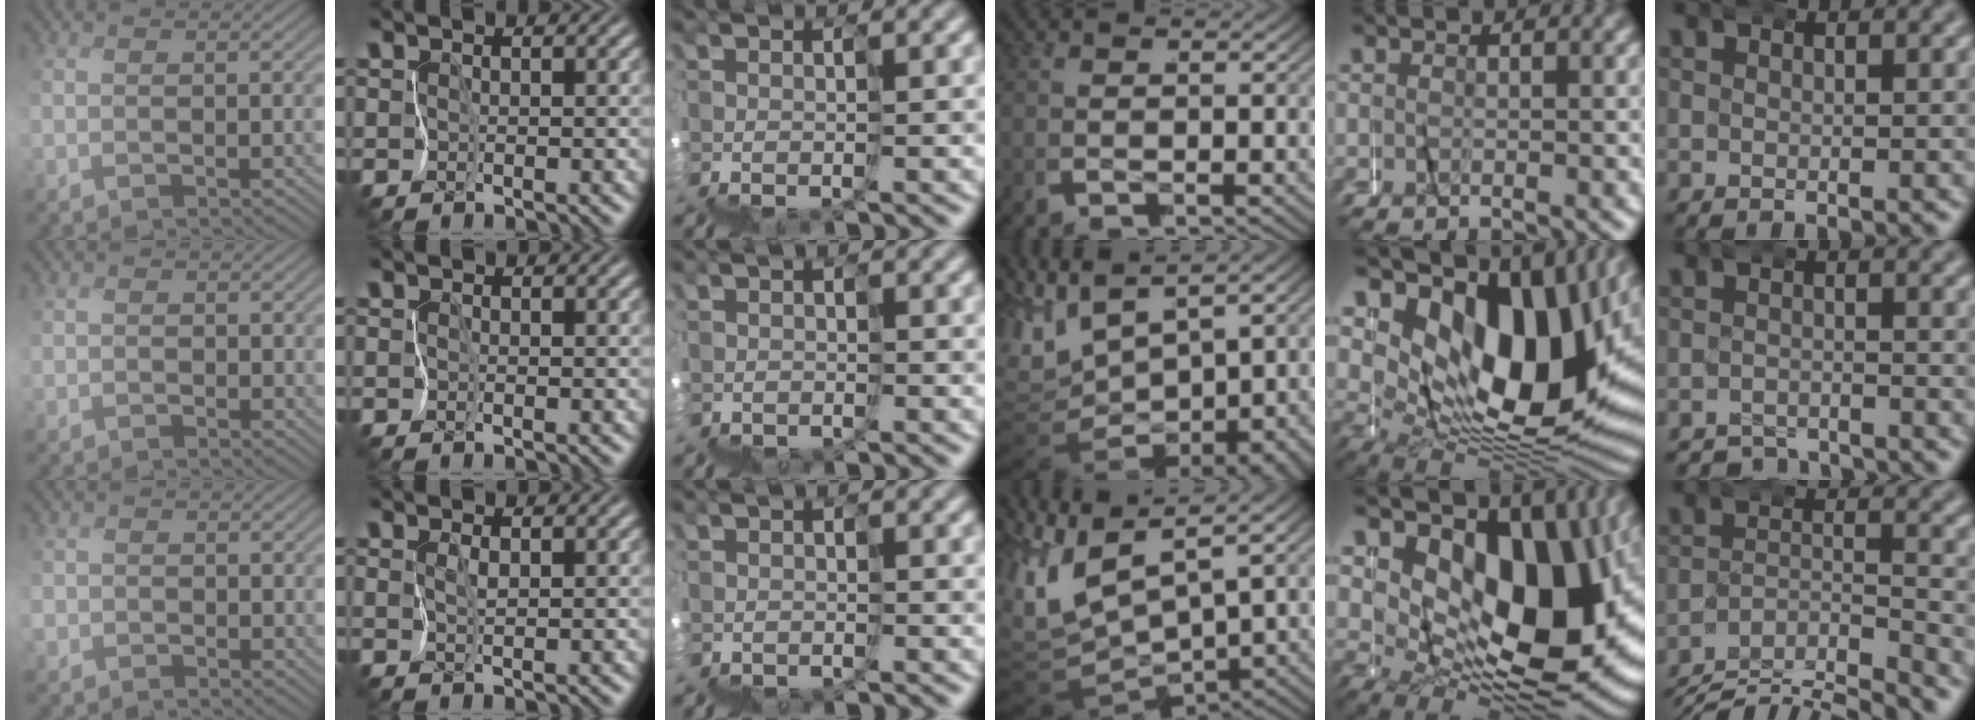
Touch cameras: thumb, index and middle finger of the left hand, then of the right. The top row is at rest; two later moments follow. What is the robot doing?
{"motion": "wrap", "object": "masking tape"}